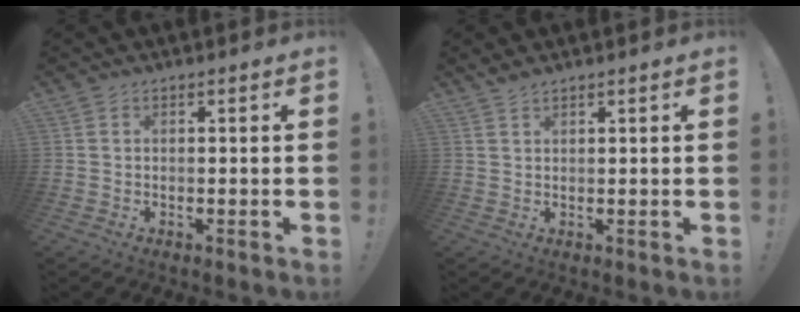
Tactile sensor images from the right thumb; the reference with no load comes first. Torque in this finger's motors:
{"motor_torque": [-0.32, 0.18, -0.07, -0.25, 0.09]}